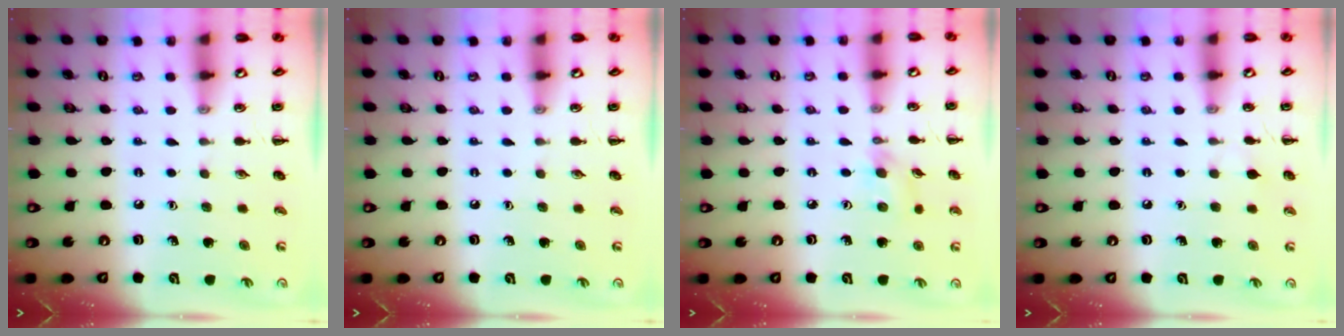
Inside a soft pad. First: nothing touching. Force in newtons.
{"total": 0.0}
{"total": 3.7, "press": 3.5, "slide": 1.3}
{"total": 4.6, "press": 4.4, "slide": 1.5}